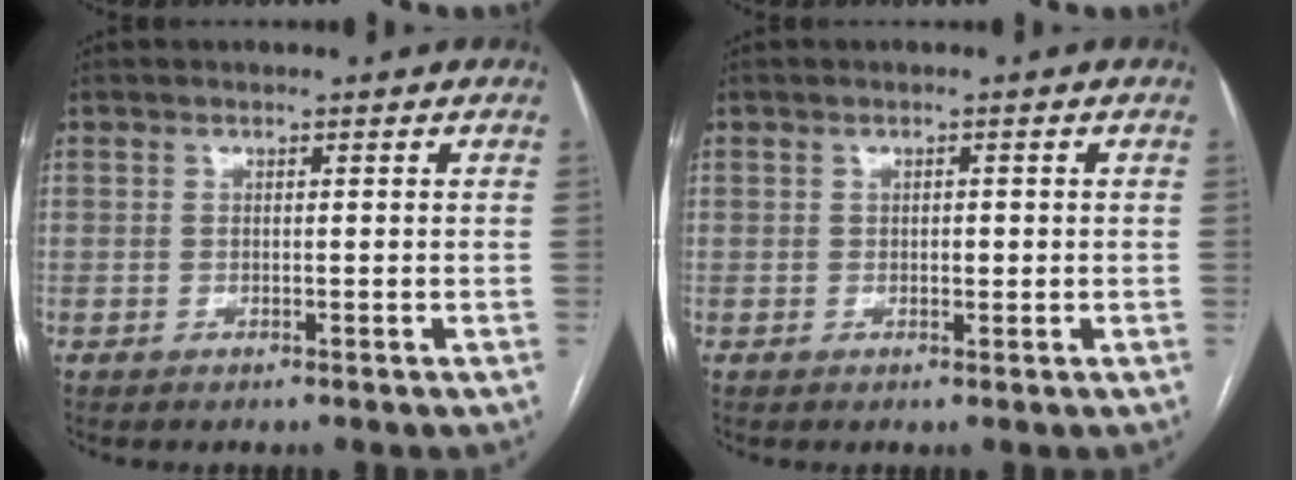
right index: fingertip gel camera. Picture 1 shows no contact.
{"total": 1.0, "force": [-0.1, 0.6, 0.8], "torque": [-0.013, 0.001, -0.001]}